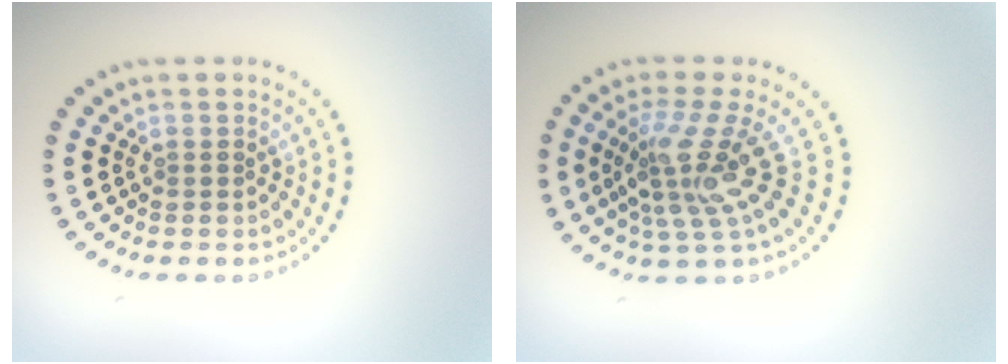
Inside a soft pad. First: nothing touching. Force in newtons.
{"total": 4.5, "press": 3.0, "slide": 3.4}